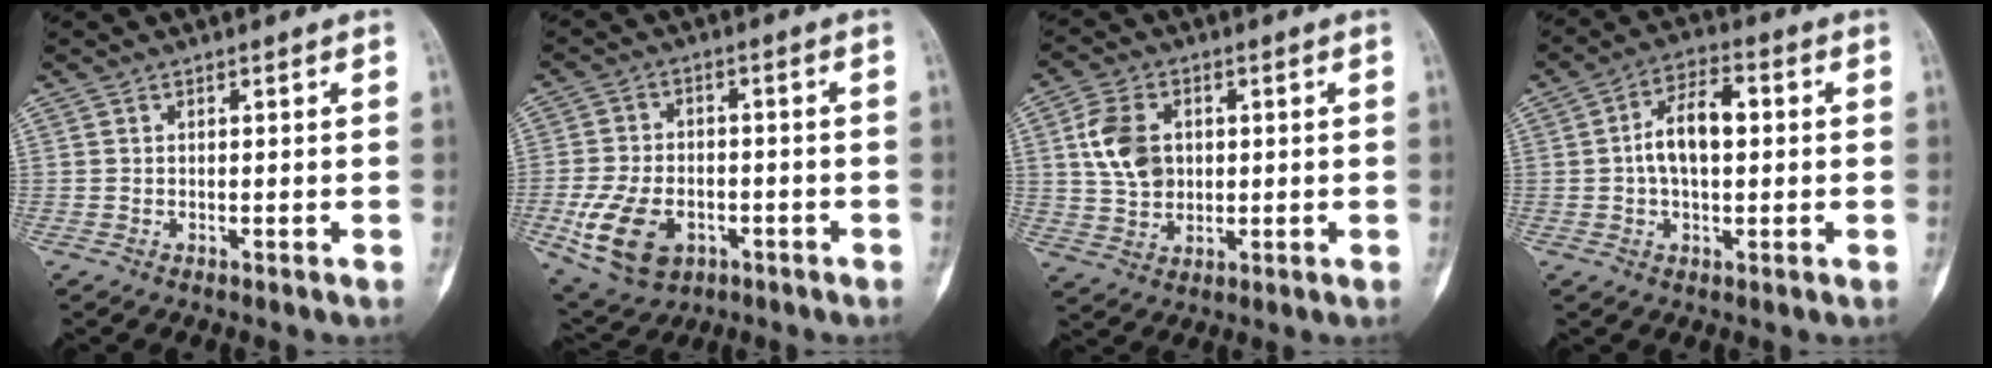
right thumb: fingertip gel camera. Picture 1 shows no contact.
{"total": 12.8, "force": [-4.3, 8.5, 8.5], "torque": [-0.157, 0.011, -0.066]}
{"total": 9.2, "force": [1.7, 6.7, 6.2], "torque": [-0.109, 0.000, 0.037]}
{"total": 9.3, "force": [0.5, 5.0, 7.8], "torque": [-0.130, 0.023, 0.001]}